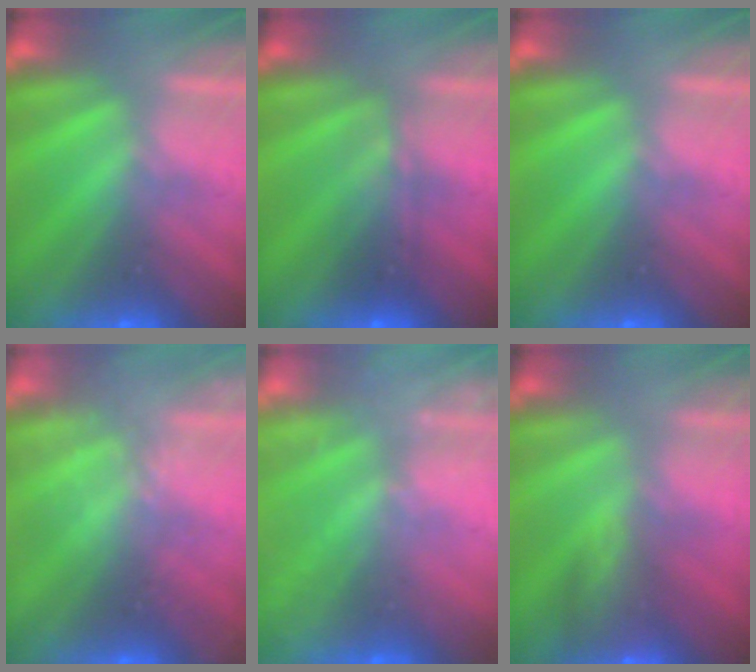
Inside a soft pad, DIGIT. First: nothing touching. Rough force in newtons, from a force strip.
{"total": 2.4}
{"total": 0.0}
{"total": 2.2}
{"total": 2.2}
{"total": 7.4}